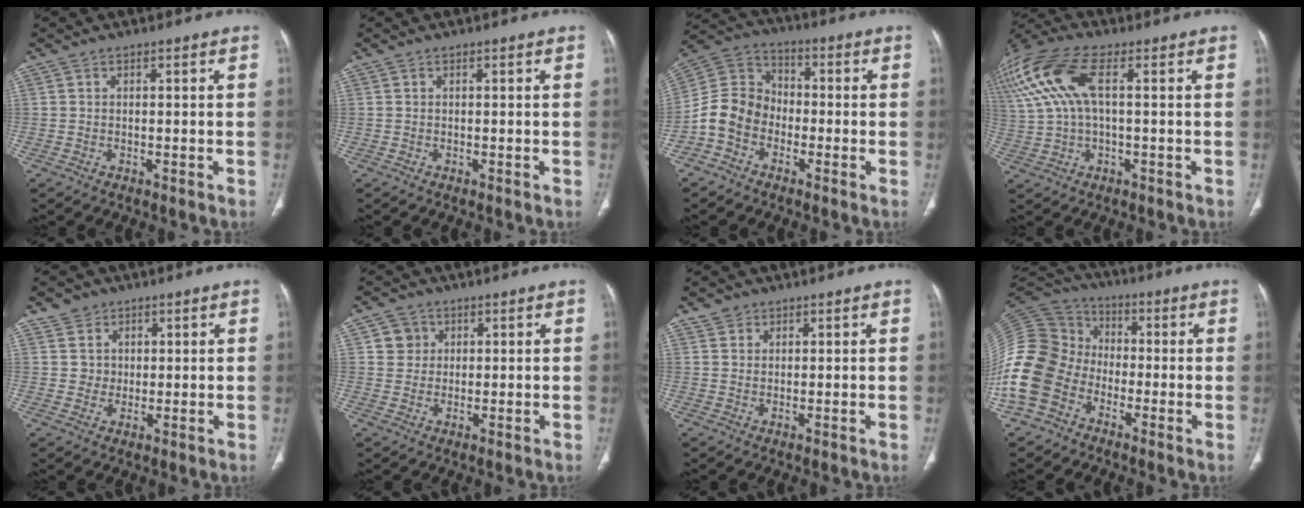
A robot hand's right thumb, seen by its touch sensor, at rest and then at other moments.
{"total": 0.0}
{"total": 9.8, "force": [-3.7, 7.8, 4.5], "torque": [-0.080, 0.045, -0.084]}
{"total": 16.6, "force": [4.3, 7.6, 14.1], "torque": [-0.348, 0.033, 0.076]}
{"total": 4.4, "force": [2.1, 3.8, 0.3], "torque": [0.015, -0.010, 0.038]}
{"total": 4.0, "force": [1.3, 3.7, 0.4], "torque": [0.021, 0.001, 0.022]}
{"total": 2.0, "force": [1.3, 1.6, 0.2], "torque": [0.011, -0.005, 0.017]}
{"total": 20.3, "force": [-6.8, 16.1, 10.2], "torque": [-0.247, 0.064, -0.135]}